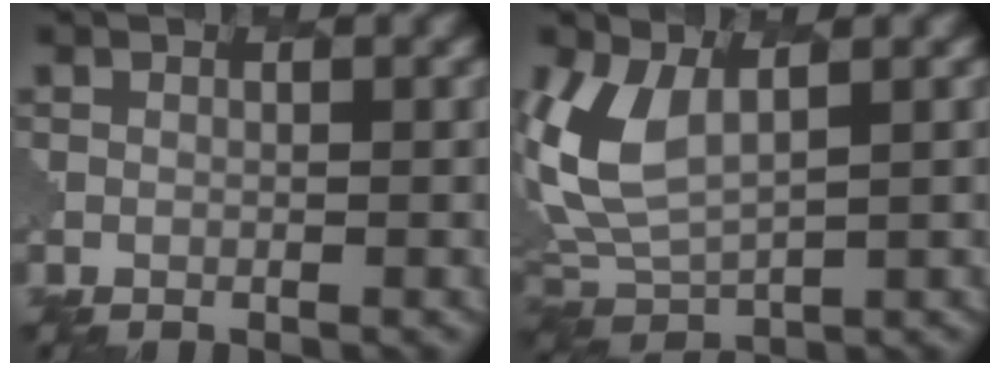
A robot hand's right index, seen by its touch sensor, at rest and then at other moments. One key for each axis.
{"total": 5.6, "fx": 2.0, "fy": 3.0, "fz": 4.3, "tx": -0.114, "ty": -0.002, "tz": 0.041}